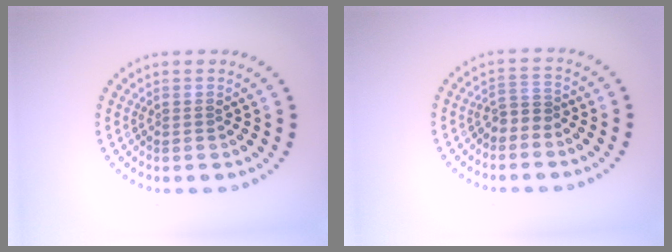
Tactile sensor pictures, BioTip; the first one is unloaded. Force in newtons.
{"total": 1.5, "press": 1.0, "slide": 1.1}